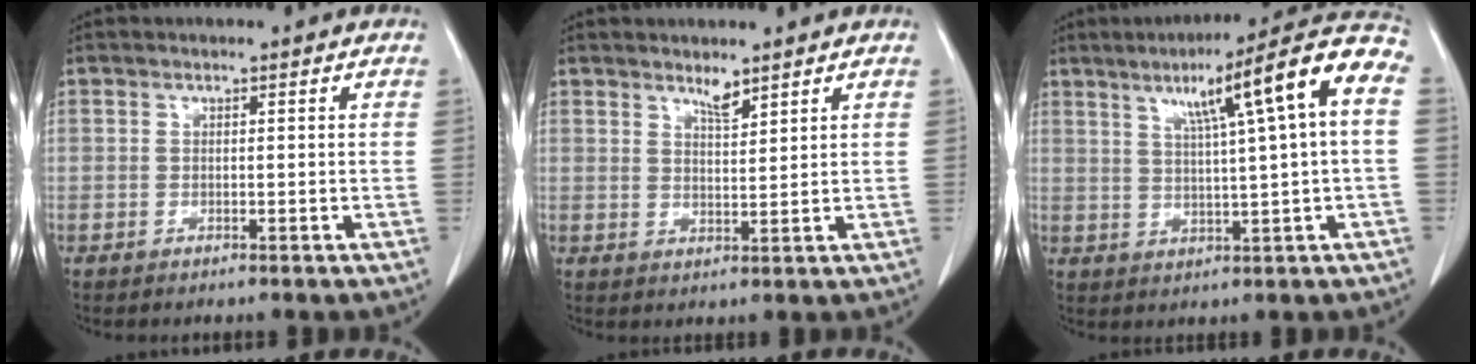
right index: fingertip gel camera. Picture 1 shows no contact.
{"total": 2.5, "force": [2.2, 0.4, 1.3], "torque": [-0.026, -0.007, 0.041]}
{"total": 14.7, "force": [4.1, -0.2, 14.1], "torque": [-0.202, 0.029, 0.056]}